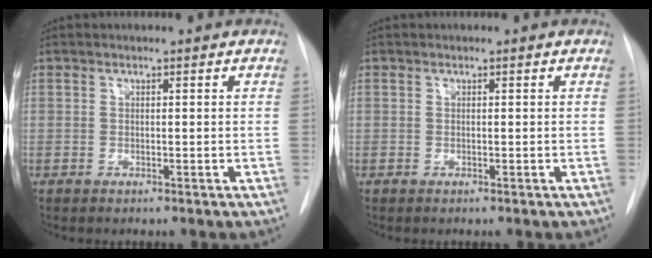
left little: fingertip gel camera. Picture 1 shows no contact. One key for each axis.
{"total": 0.0}